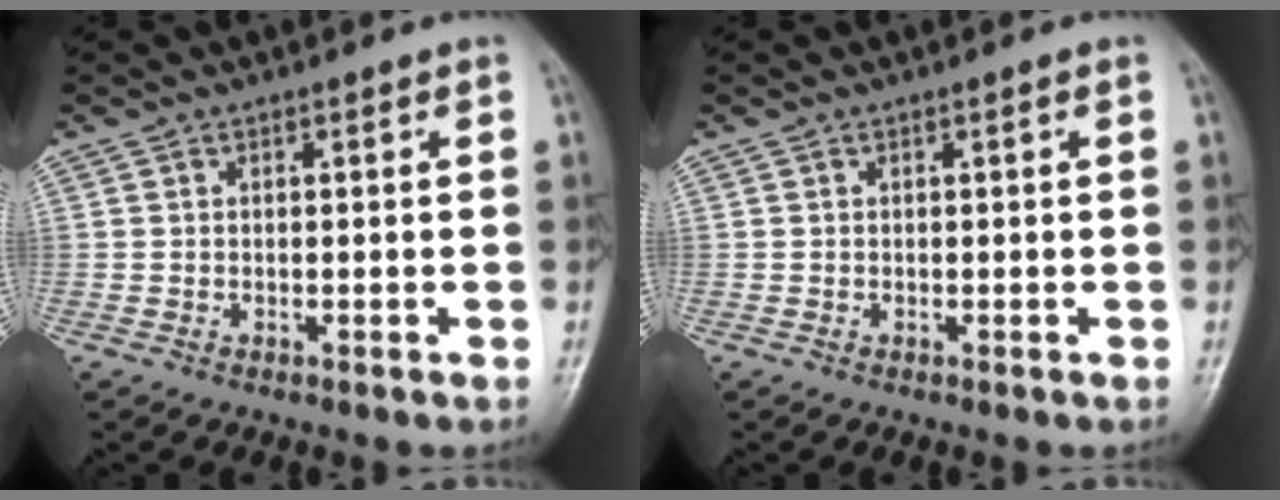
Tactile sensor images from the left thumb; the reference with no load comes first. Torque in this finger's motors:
{"motor_torque": [0.00, 0.00, -0.04, -0.02, 0.00]}